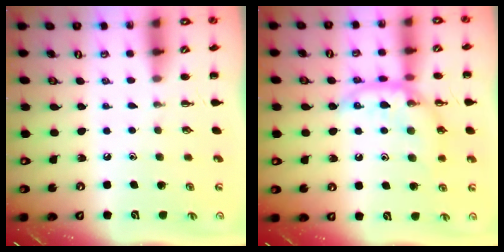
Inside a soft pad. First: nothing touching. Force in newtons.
{"total": 14.8, "press": 14.7, "slide": 1.3}